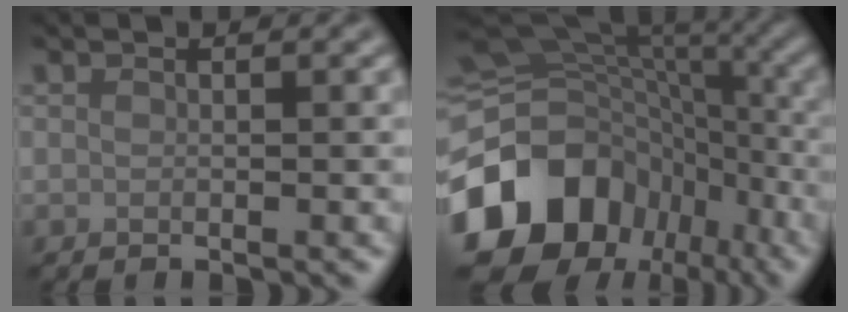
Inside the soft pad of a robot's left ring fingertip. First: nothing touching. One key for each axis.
{"total": 18.0, "fx": -7.8, "fy": 14.0, "fz": 8.2, "tx": -0.179, "ty": -0.015, "tz": -0.111}